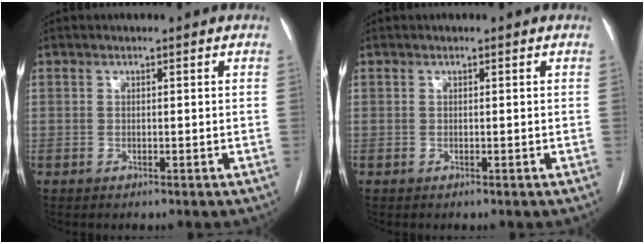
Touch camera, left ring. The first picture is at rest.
{"total": 0.0}